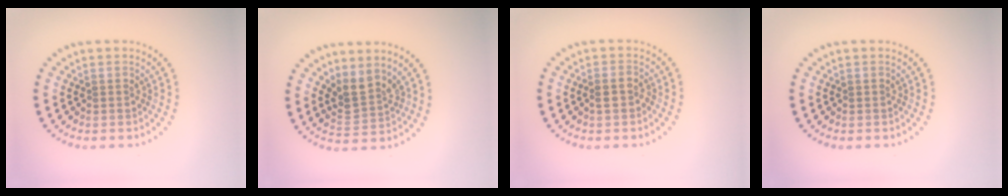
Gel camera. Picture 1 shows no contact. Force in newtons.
{"total": 2.7, "press": 2.0, "slide": 1.9}
{"total": 1.2, "press": 1.1, "slide": 0.5}
{"total": 0.0}